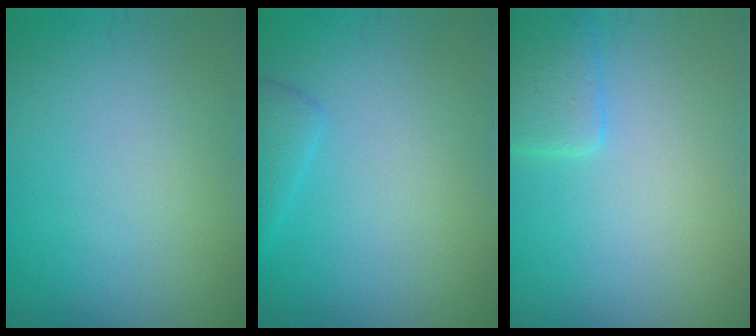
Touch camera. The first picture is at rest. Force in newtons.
{"total": 2.0, "press": 2.0, "slide": 0.2}
{"total": 2.6, "press": 2.6, "slide": 0.1}